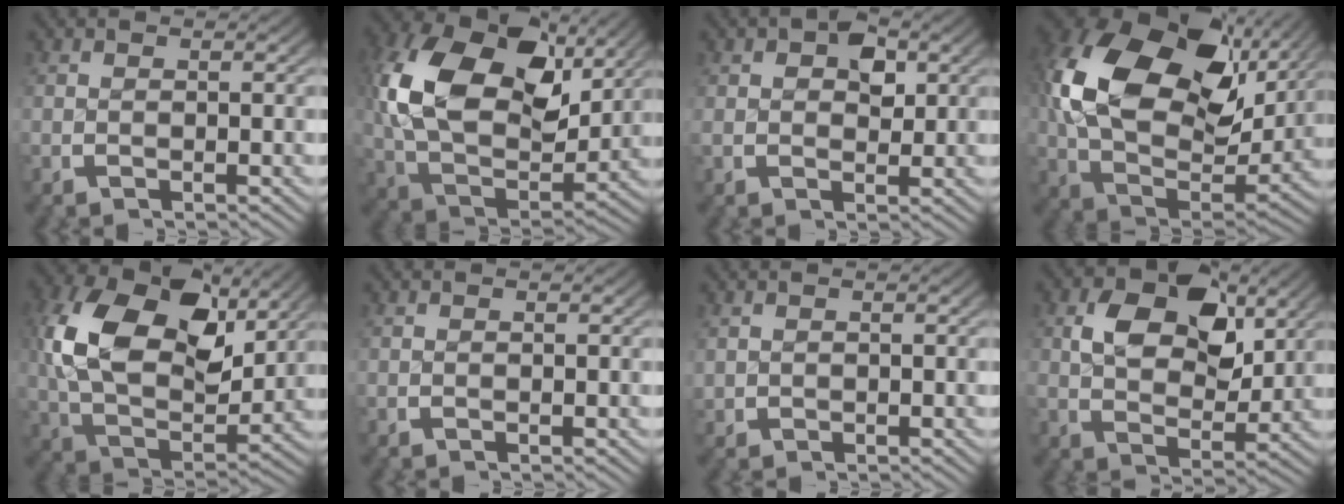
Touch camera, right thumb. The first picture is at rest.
{"total": 17.1, "force": [2.8, 11.0, 12.8], "torque": [-0.278, -0.037, 0.058]}
{"total": 3.0, "force": [0.9, 2.0, 2.1], "torque": [-0.027, -0.006, 0.019]}
{"total": 21.6, "force": [4.9, 13.3, 16.3], "torque": [-0.324, -0.015, 0.079]}
{"total": 15.4, "force": [2.6, 9.8, 11.6], "torque": [-0.248, -0.034, 0.051]}
{"total": 0.0}
{"total": 0.8, "force": [0.4, 0.7, 0.1], "torque": [-0.005, -0.002, 0.014]}
{"total": 8.6, "force": [2.3, 5.2, 6.5], "torque": [-0.111, -0.015, 0.043]}